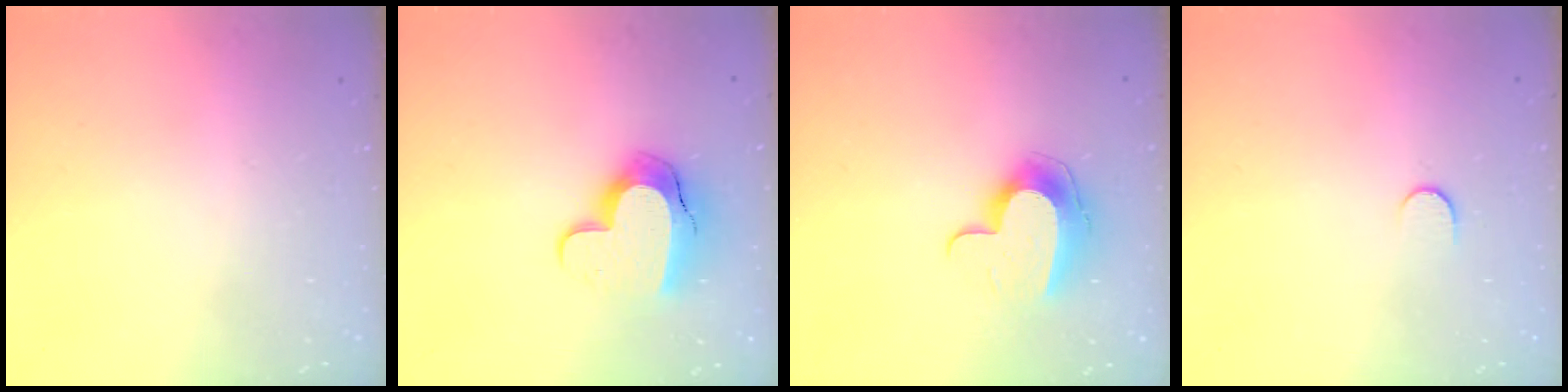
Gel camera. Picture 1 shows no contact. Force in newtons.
{"total": 12.1, "press": 12.1, "slide": 0.9}
{"total": 11.2, "press": 11.2, "slide": 0.7}
{"total": 4.8, "press": 4.8, "slide": 0.5}